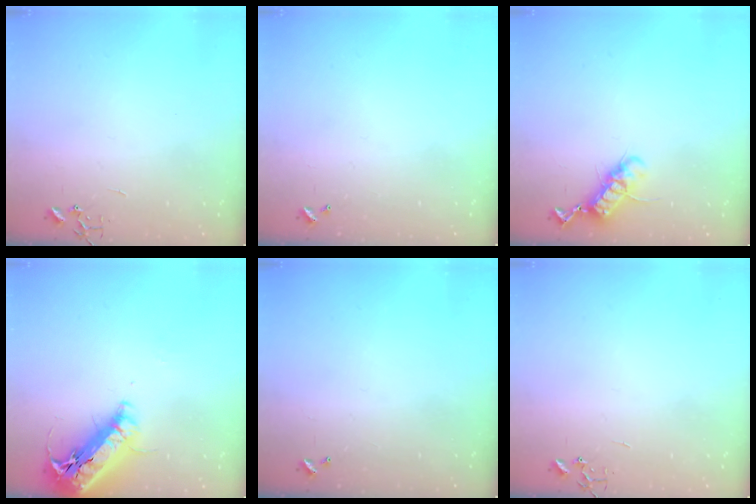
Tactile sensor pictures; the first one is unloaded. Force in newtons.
{"total": 0.0}
{"total": 11.7, "press": 11.7, "slide": 0.9}
{"total": 21.2, "press": 20.8, "slide": 4.0}
{"total": 0.0}
{"total": 0.0}